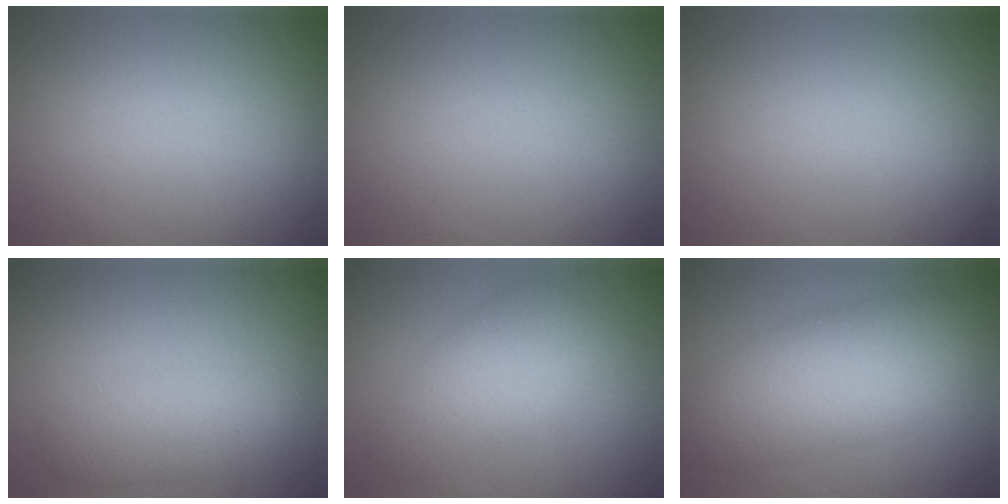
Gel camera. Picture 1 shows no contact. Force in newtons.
{"total": 0.0}
{"total": 0.0}
{"total": 3.0, "press": 3.0, "slide": 0.1}
{"total": 4.4, "press": 4.4, "slide": 0.1}
{"total": 7.6, "press": 7.6, "slide": 0.3}